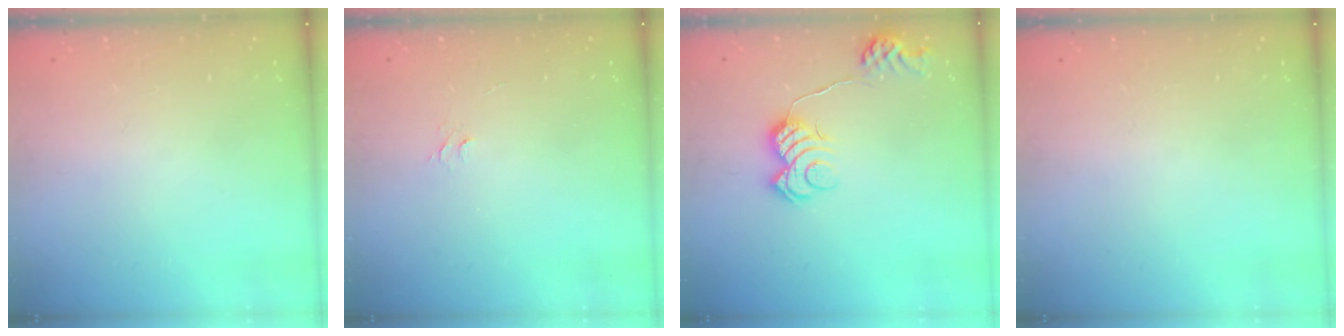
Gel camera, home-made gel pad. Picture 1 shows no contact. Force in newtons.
{"total": 3.7, "press": 3.7, "slide": 0.4}
{"total": 13.0, "press": 13.0, "slide": 0.4}
{"total": 0.0}